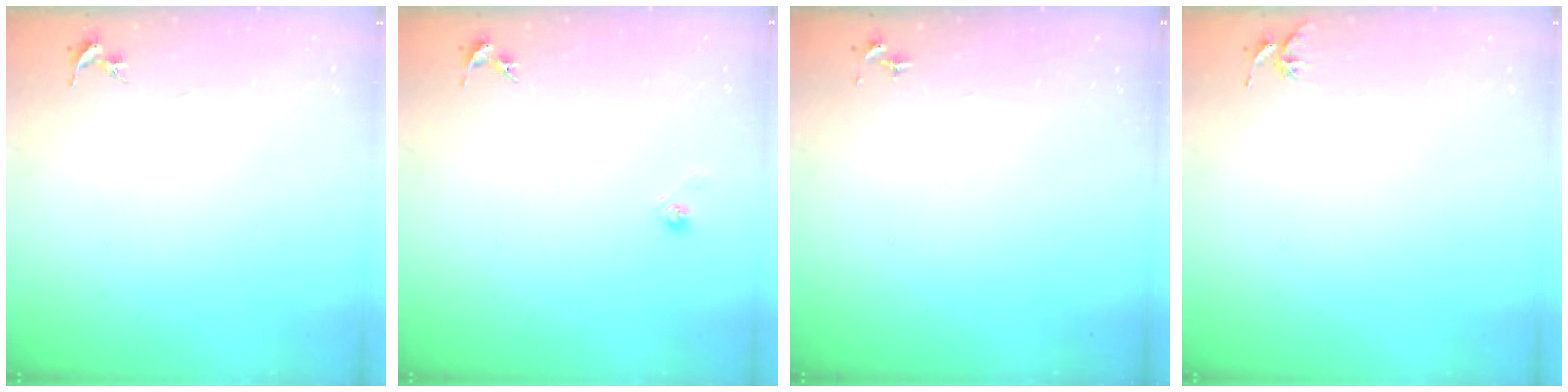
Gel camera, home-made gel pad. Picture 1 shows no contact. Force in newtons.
{"total": 3.3, "press": 3.0, "slide": 1.2}
{"total": 0.0}
{"total": 4.9, "press": 4.8, "slide": 0.5}